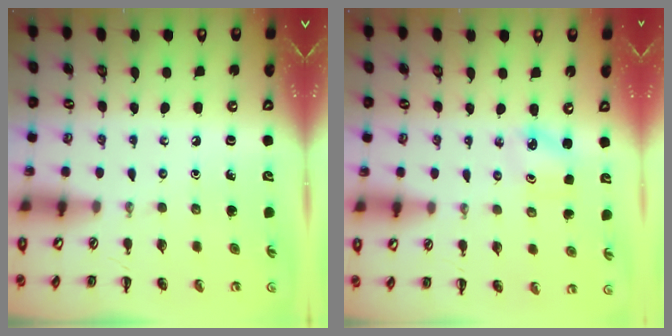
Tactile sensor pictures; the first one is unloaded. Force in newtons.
{"total": 2.2, "press": 2.2, "slide": 0.3}